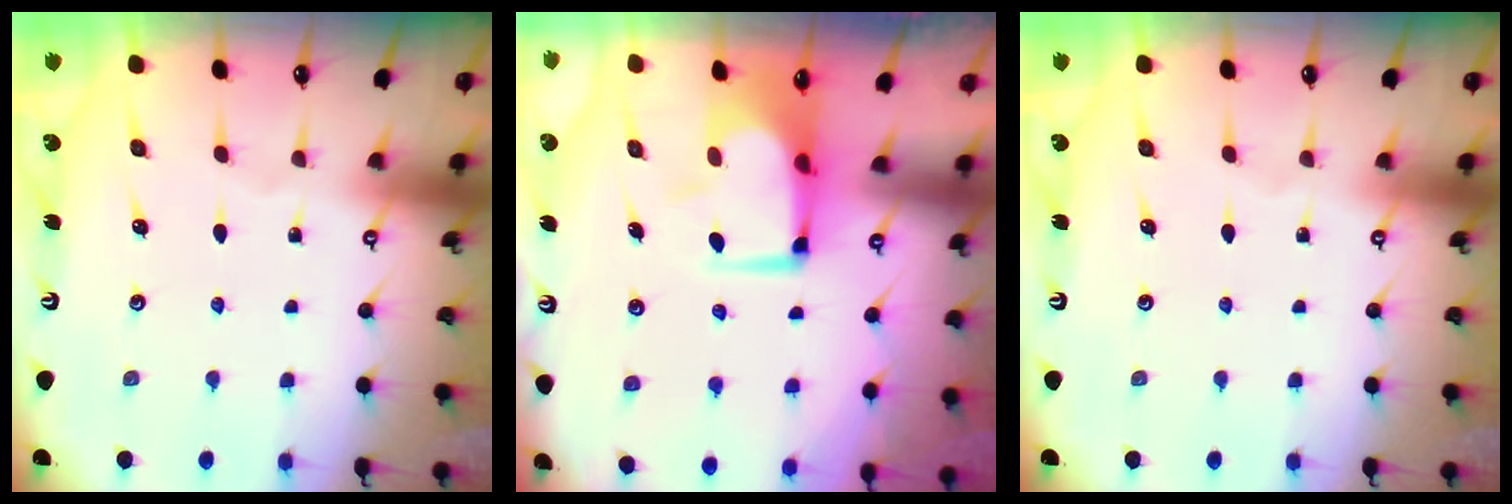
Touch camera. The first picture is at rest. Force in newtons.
{"total": 0.0}
{"total": 0.0}